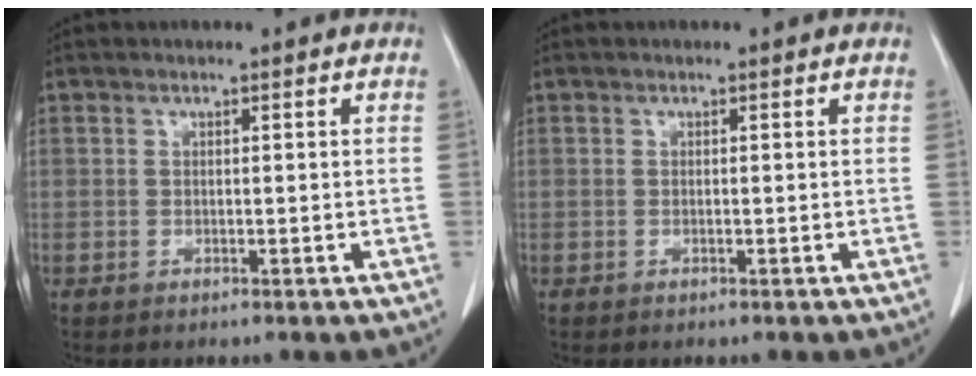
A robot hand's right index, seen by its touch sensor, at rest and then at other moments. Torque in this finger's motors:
{"motor_torque": [0.07, -0.02, 0.02, 0.01]}